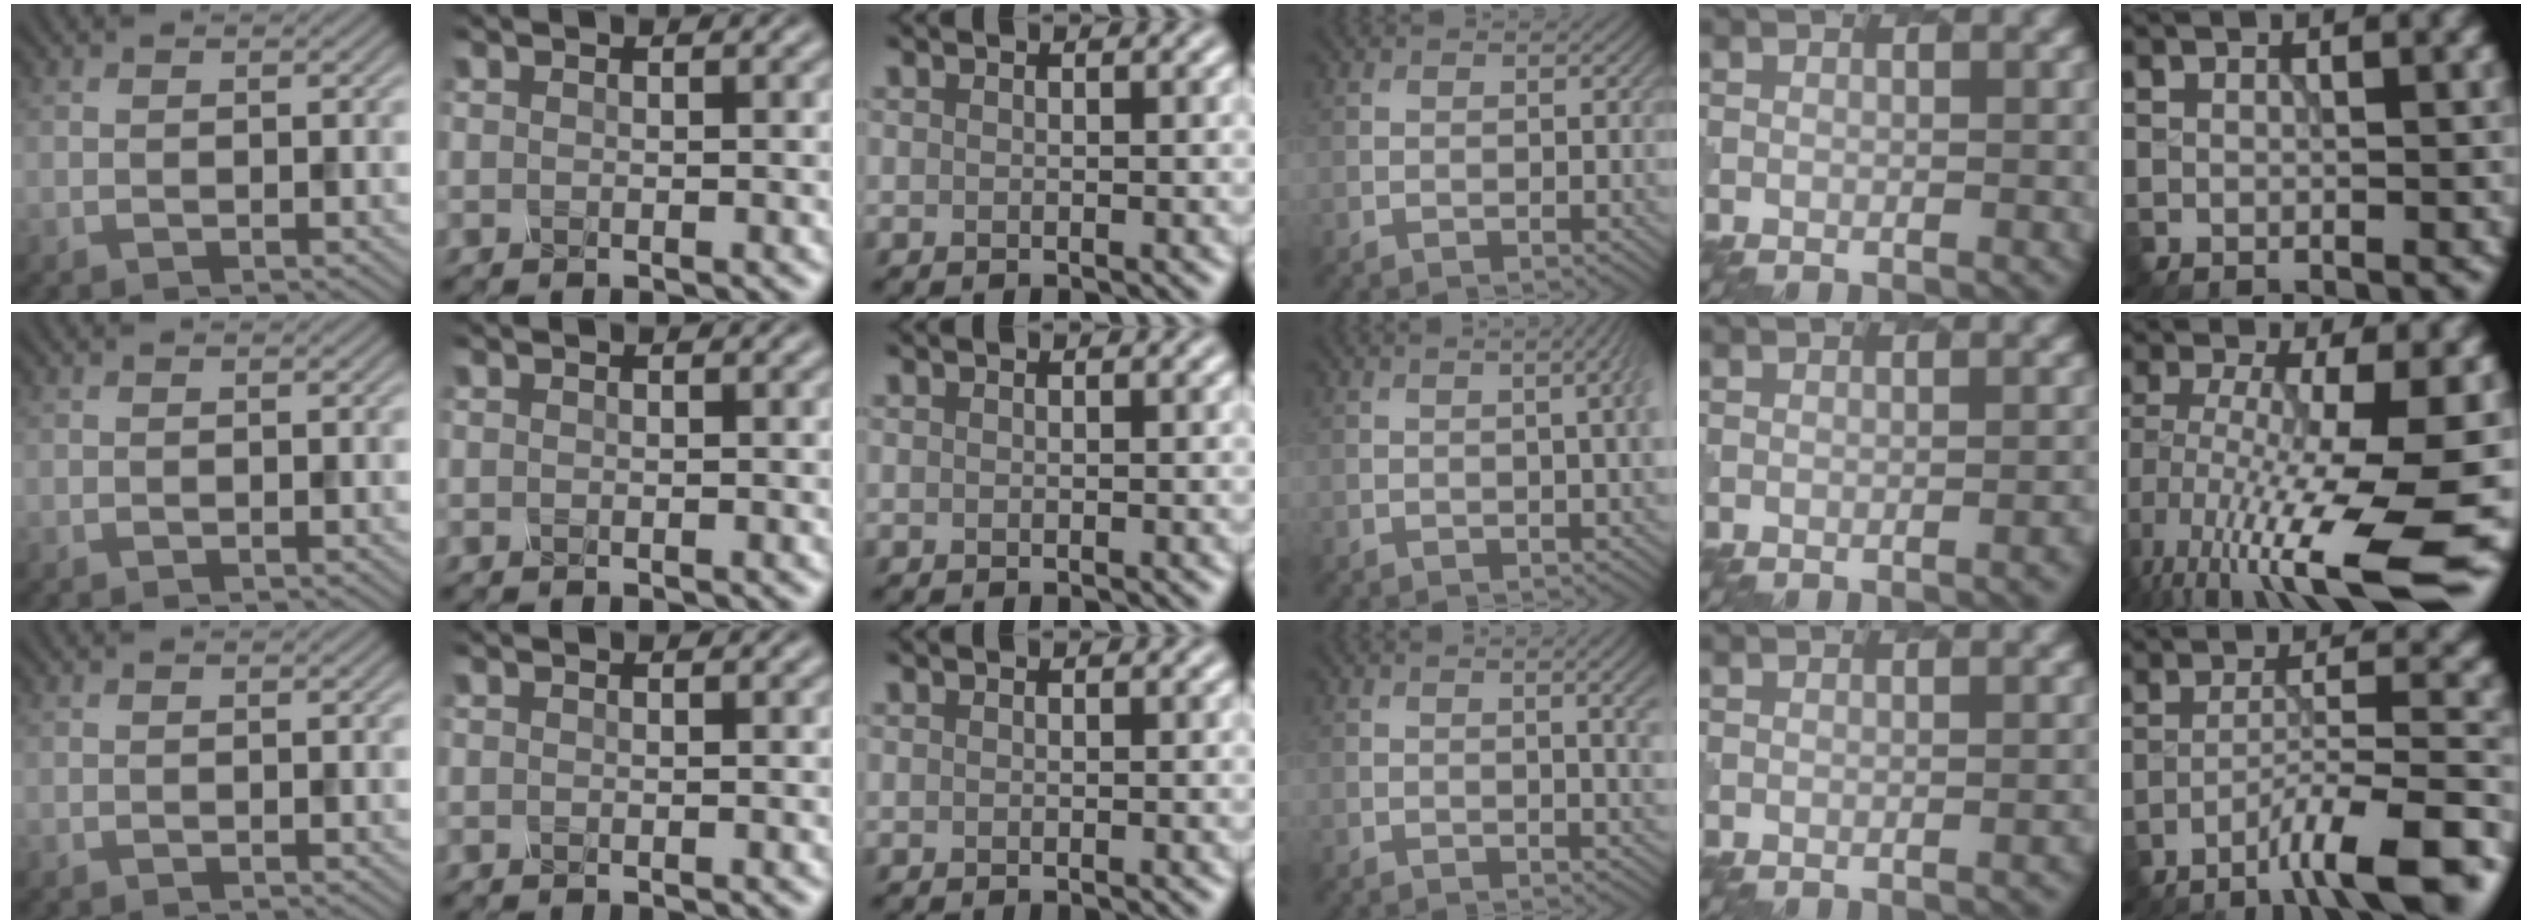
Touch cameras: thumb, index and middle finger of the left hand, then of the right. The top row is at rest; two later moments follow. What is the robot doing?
{"motion": "pour", "object": "mug"}